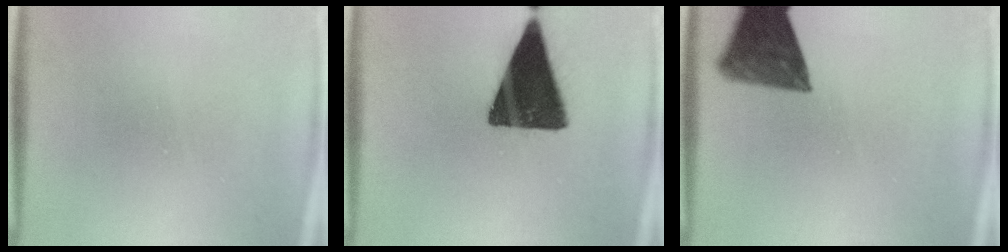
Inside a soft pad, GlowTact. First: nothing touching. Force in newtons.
{"total": 16.8}
{"total": 10.1}